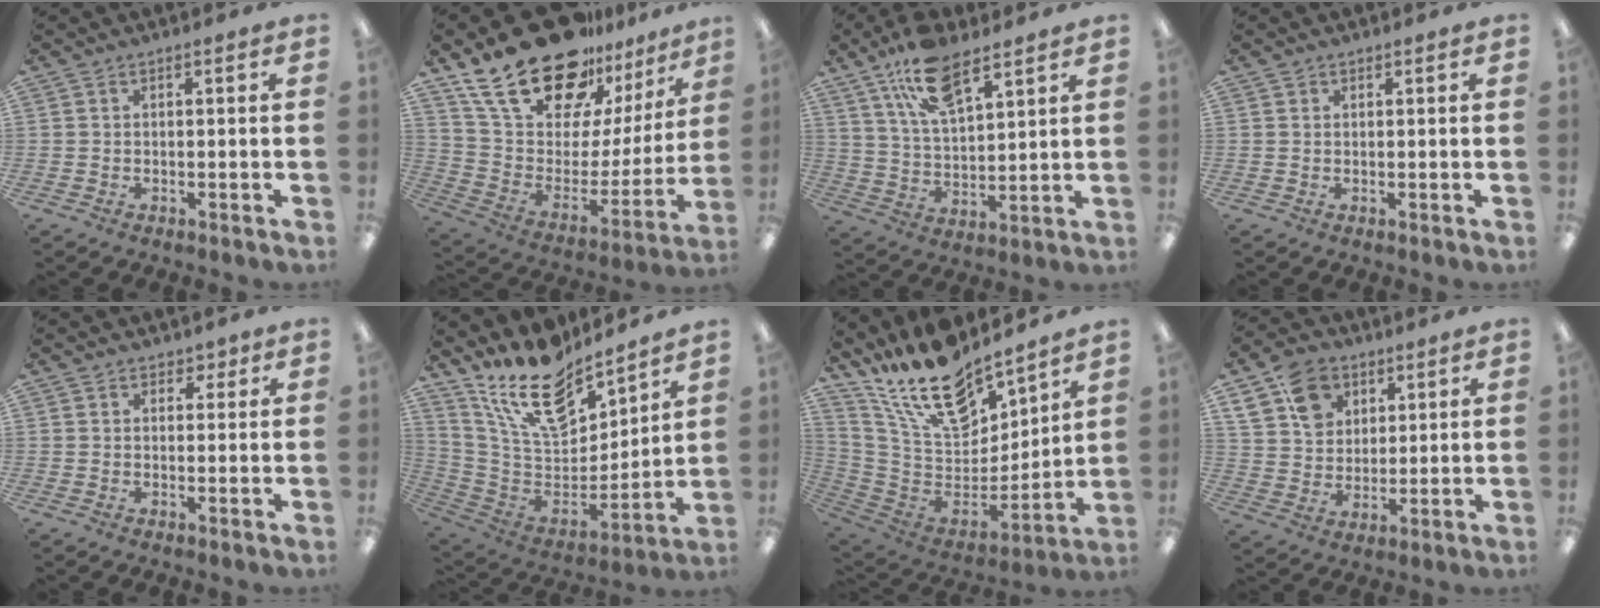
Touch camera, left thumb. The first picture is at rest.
{"total": 26.6, "force": [19.0, 12.5, 13.9], "torque": [-0.242, -0.114, 0.343]}
{"total": 14.1, "force": [9.3, 6.0, 8.7], "torque": [-0.161, -0.031, 0.169]}
{"total": 0.7, "force": [0.5, 0.4, -0.1], "torque": [0.001, 0.001, 0.010]}
{"total": 2.5, "force": [1.4, 1.9, 0.5], "torque": [0.005, -0.002, 0.024]}
{"total": 19.5, "force": [14.7, 8.3, 9.7], "torque": [-0.181, -0.099, 0.262]}
{"total": 21.4, "force": [16.5, 8.8, 10.3], "torque": [-0.214, -0.112, 0.298]}
{"total": 13.0, "force": [7.0, 9.6, 5.1], "torque": [-0.094, -0.020, 0.137]}